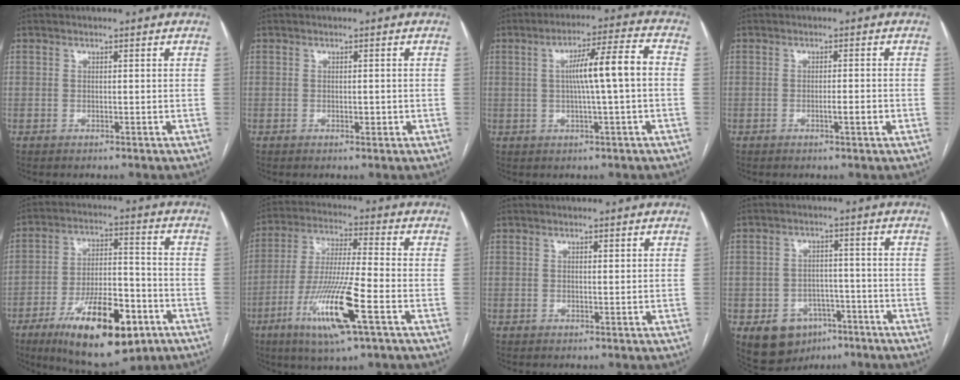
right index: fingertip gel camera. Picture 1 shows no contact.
{"total": 1.1, "force": [-0.4, 0.5, 0.9], "torque": [-0.014, 0.001, -0.003]}
{"total": 8.9, "force": [0.3, -0.1, 8.9], "torque": [-0.144, 0.017, 0.005]}
{"total": 2.2, "force": [-0.9, 0.0, 2.0], "torque": [-0.033, -0.001, -0.014]}
{"total": 18.2, "force": [-9.3, 6.1, 14.4], "torque": [-0.239, -0.004, -0.143]}
{"total": 14.6, "force": [-6.1, 0.6, 13.3], "torque": [-0.269, -0.023, -0.111]}
{"total": 0.6, "force": [0.3, 0.2, 0.5], "torque": [-0.010, 0.000, 0.004]}
{"total": 8.2, "force": [-4.2, 6.2, 3.4], "torque": [-0.058, 0.014, -0.053]}